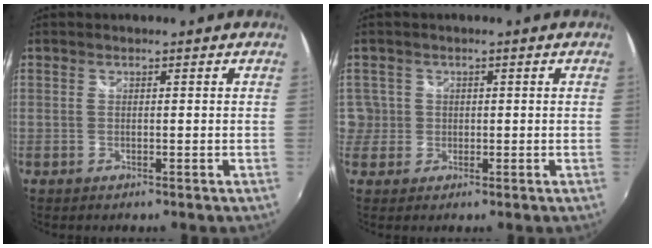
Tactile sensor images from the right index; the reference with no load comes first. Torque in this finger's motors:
{"motor_torque": [-0.42, 0.32, 0.01, -0.01]}